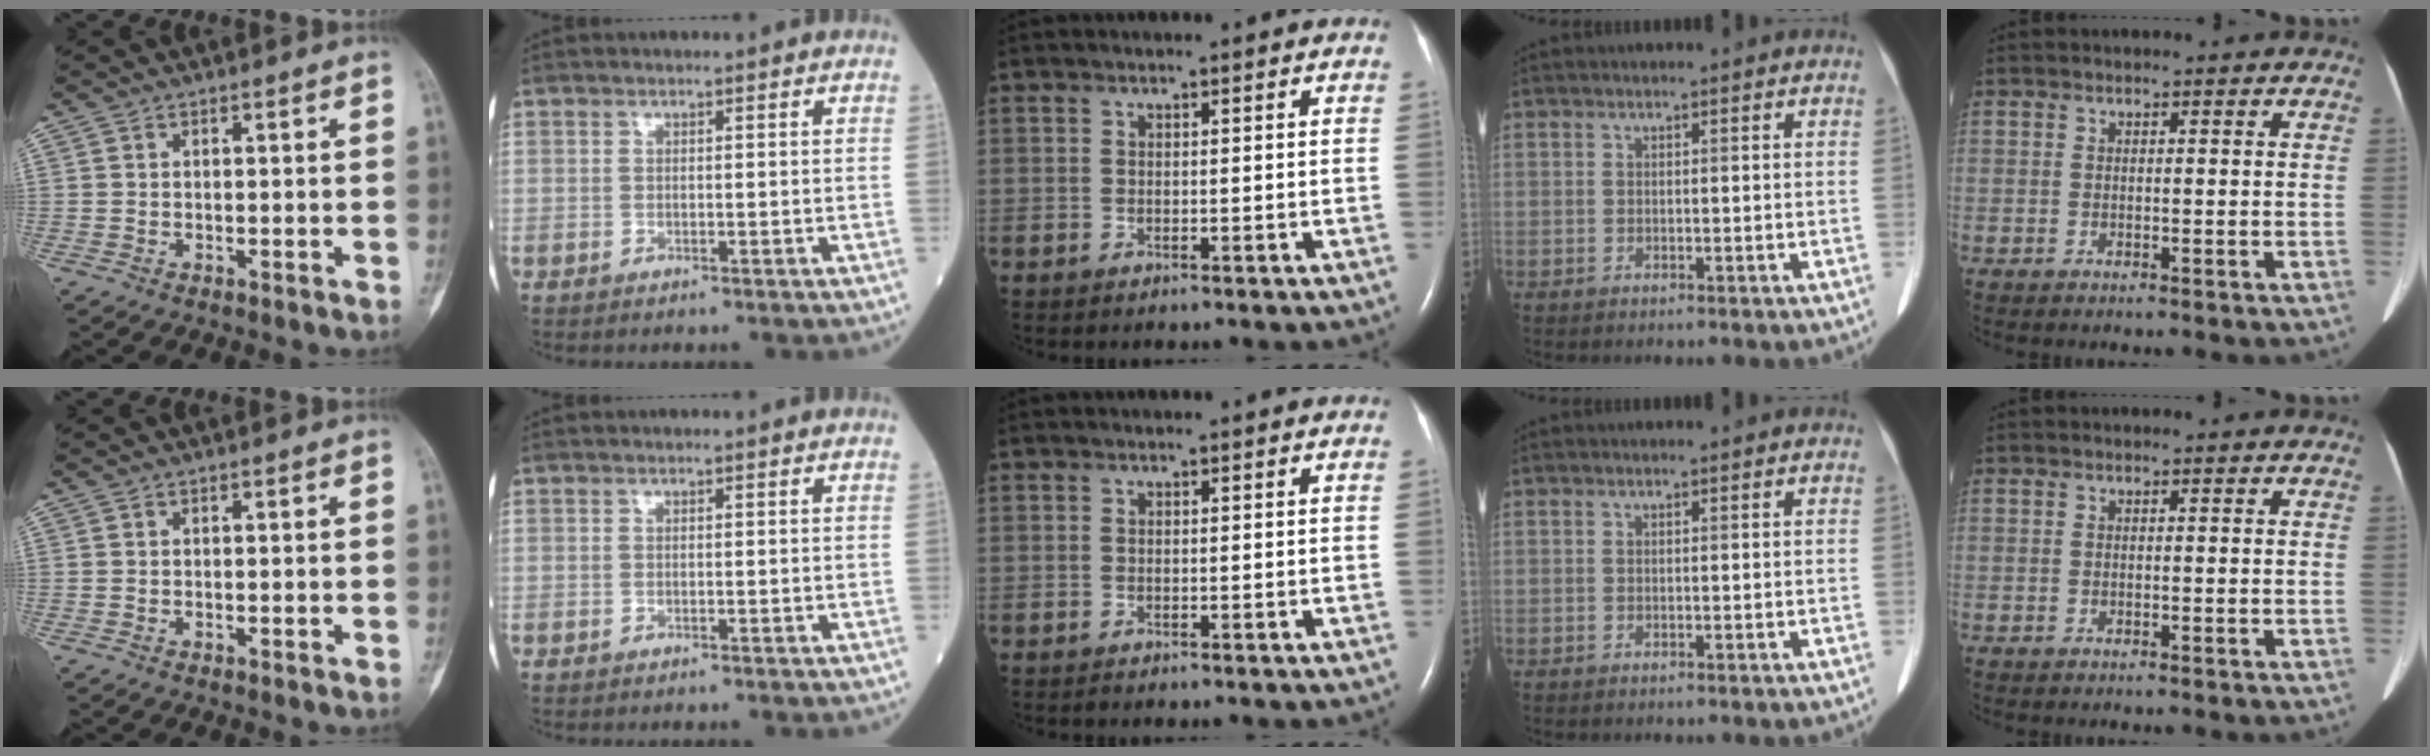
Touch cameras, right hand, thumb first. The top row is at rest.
{}